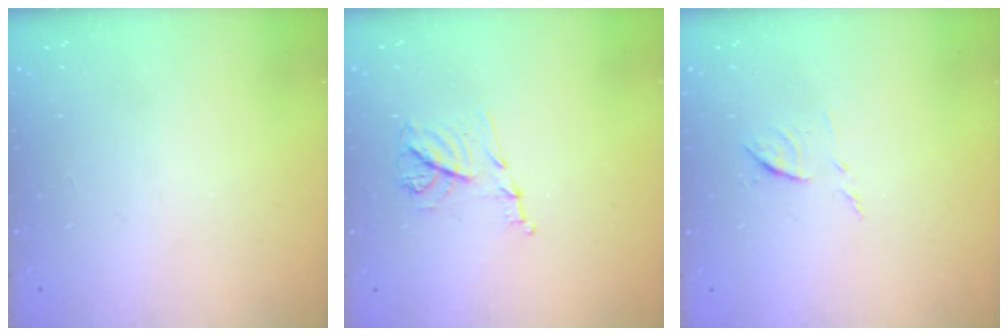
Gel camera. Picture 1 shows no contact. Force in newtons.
{"total": 8.8, "press": 8.7, "slide": 1.0}
{"total": 6.7, "press": 6.7, "slide": 0.5}